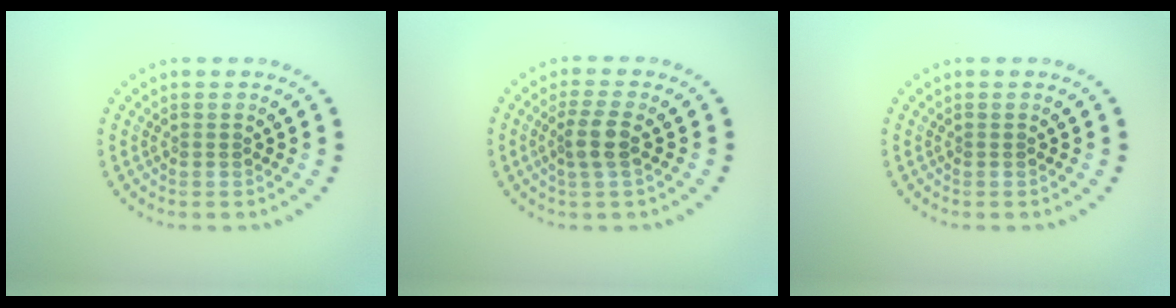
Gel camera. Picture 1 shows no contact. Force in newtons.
{"total": 2.3, "press": 2.1, "slide": 1.1}
{"total": 0.0}